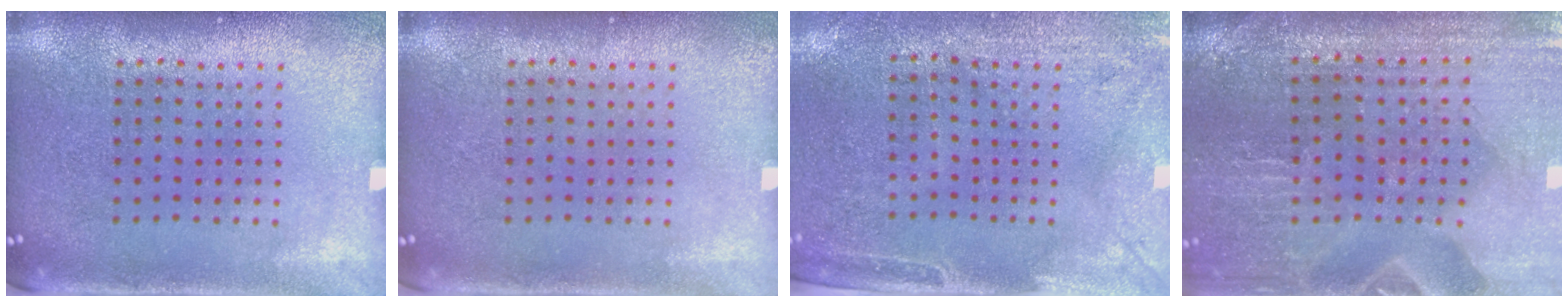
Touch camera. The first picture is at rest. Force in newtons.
{"total": 0.0}
{"total": 3.0, "press": 2.3, "slide": 1.8}
{"total": 1.2, "press": 1.2, "slide": 0.0}